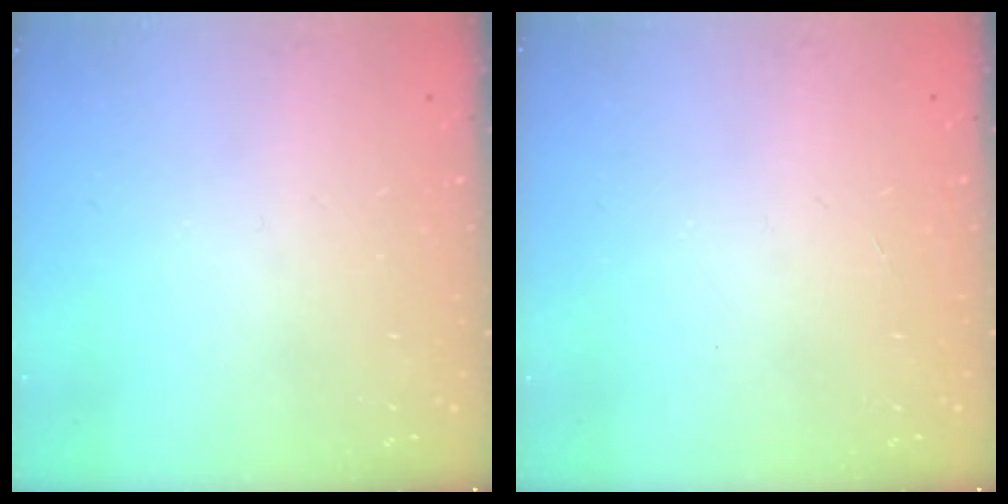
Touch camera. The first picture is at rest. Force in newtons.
{"total": 0.0}